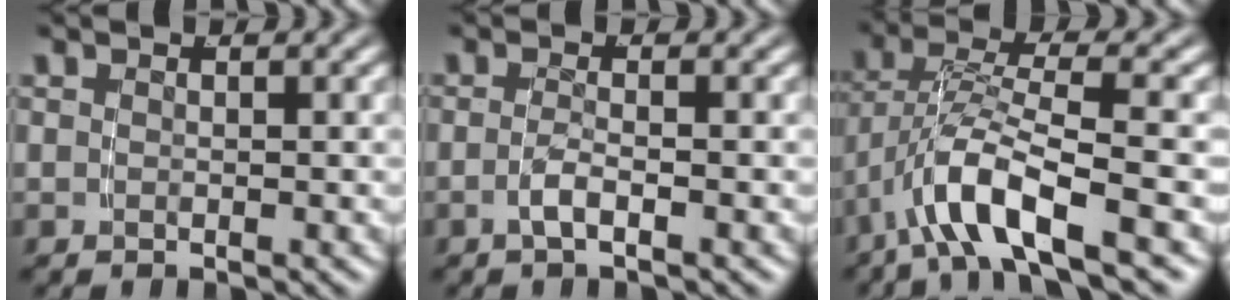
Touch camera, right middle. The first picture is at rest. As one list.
[{"total": 1.7, "force": [-1.2, -0.5, 1.1], "torque": [-0.022, -0.004, -0.020]}, {"total": 5.5, "force": [-1.7, 2.0, 4.9], "torque": [-0.110, -0.017, -0.017]}]